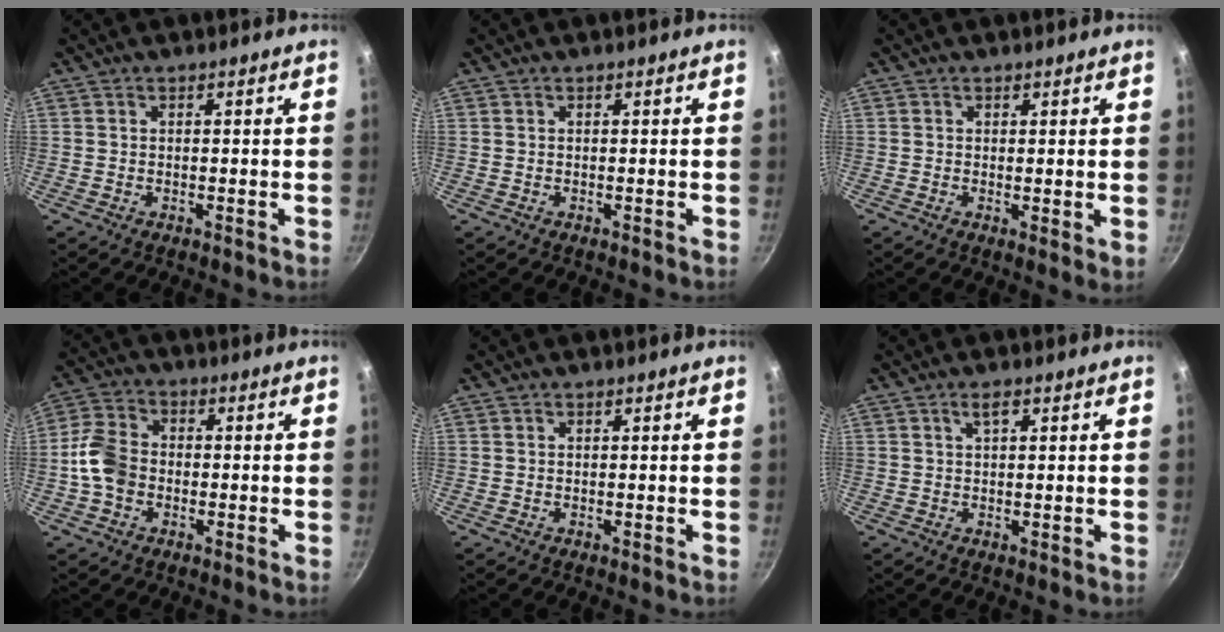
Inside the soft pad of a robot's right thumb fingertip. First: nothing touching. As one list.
[{"total": 0.0}, {"total": 1.9, "force": [0.6, 0.7, 1.6], "torque": [-0.023, -0.012, 0.006]}, {"total": 8.1, "force": [-1.6, 6.1, 5.1], "torque": [-0.089, 0.022, -0.044]}, {"total": 0.0}, {"total": 2.1, "force": [1.0, 0.6, 1.7], "torque": [-0.028, -0.001, 0.017]}]